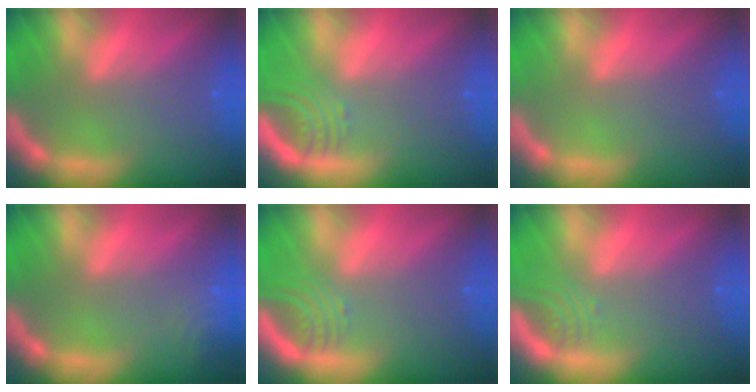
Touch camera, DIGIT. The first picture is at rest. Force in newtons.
{"total": 3.5}
{"total": 0.0}
{"total": 3.0}
{"total": 3.0}
{"total": 2.0}